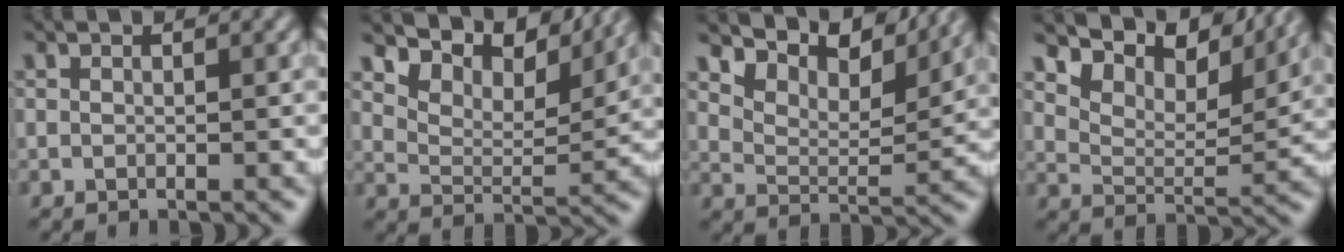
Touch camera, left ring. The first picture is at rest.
{"total": 8.7, "force": [7.6, 2.4, 3.5], "torque": [-0.072, 0.008, 0.115]}
{"total": 8.5, "force": [7.5, 2.1, 3.3], "torque": [-0.071, 0.008, 0.111]}
{"total": 9.0, "force": [7.3, 3.0, 4.3], "torque": [-0.081, 0.007, 0.117]}